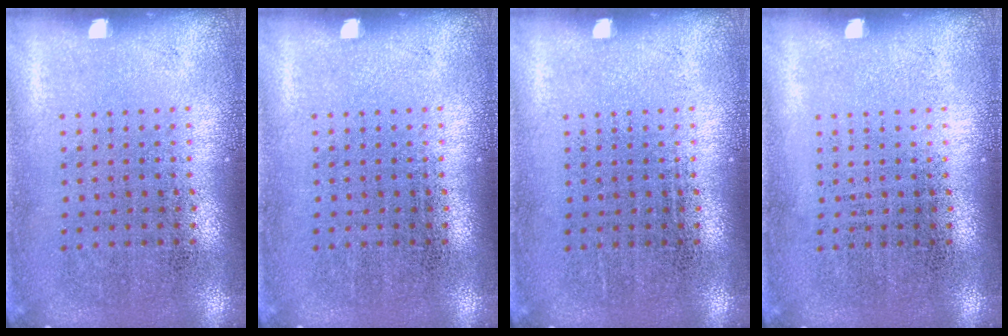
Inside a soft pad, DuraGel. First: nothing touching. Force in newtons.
{"total": 0.0}
{"total": 0.0}
{"total": 0.0}